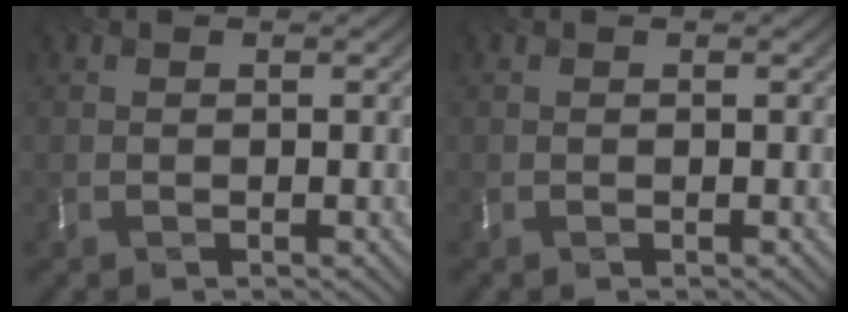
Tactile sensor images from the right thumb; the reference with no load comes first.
{"total": 0.0}